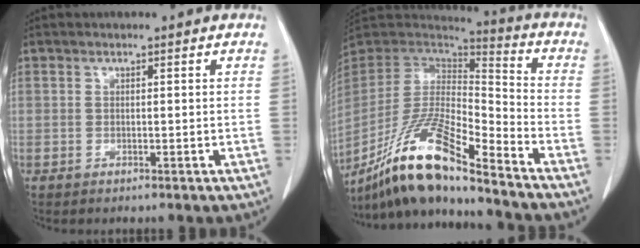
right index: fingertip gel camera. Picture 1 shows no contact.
{"total": 17.9, "force": [-13.8, 1.5, 11.3], "torque": [-0.228, -0.010, -0.260]}